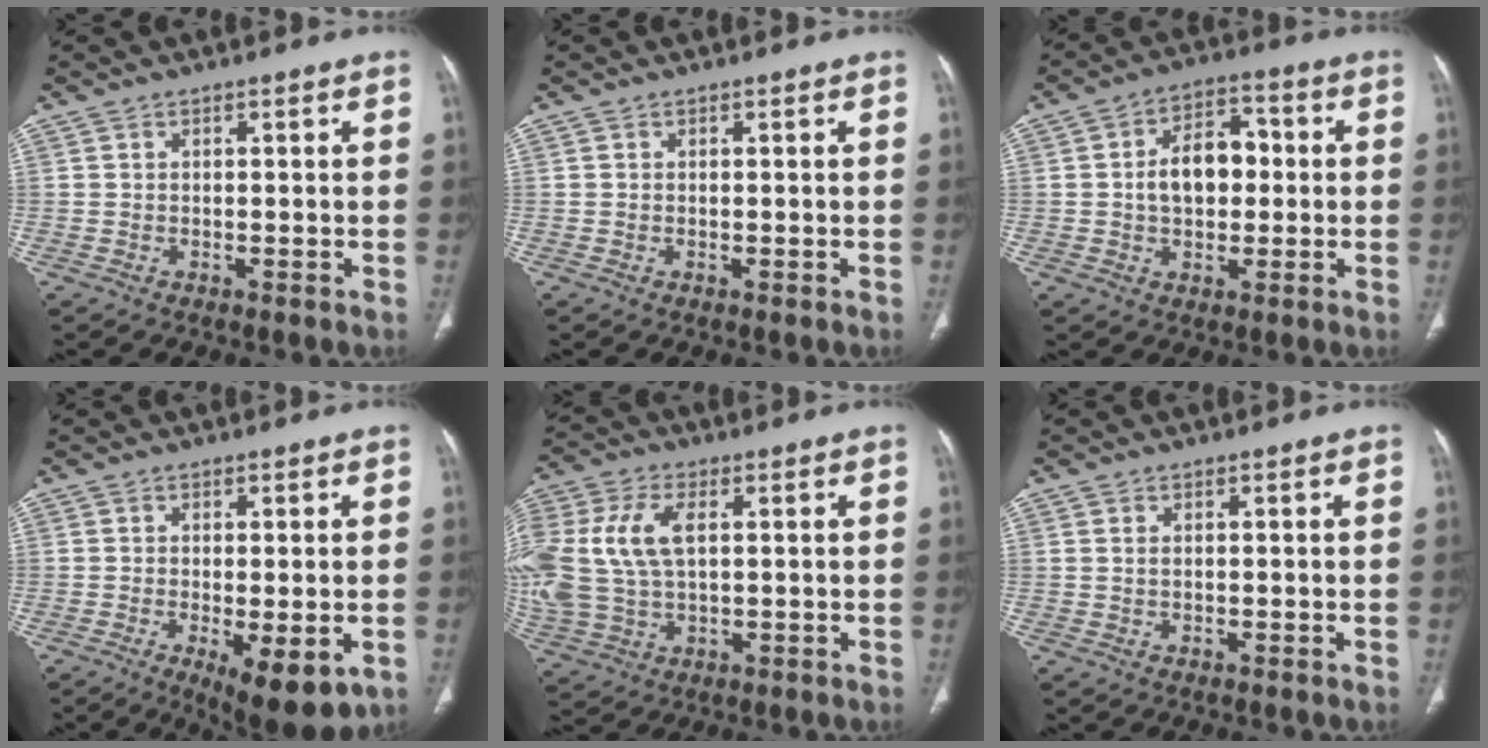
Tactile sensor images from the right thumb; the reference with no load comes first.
{"total": 0.0}
{"total": 10.1, "force": [0.2, 6.7, 7.5], "torque": [-0.098, 0.026, -0.002]}
{"total": 9.8, "force": [-3.4, 3.5, 8.6], "torque": [-0.122, -0.017, -0.043]}
{"total": 19.9, "force": [3.3, 12.3, 15.4], "torque": [-0.394, 0.013, 0.067]}
{"total": 0.8, "force": [0.2, 0.4, 0.7], "torque": [-0.018, 0.001, 0.007]}